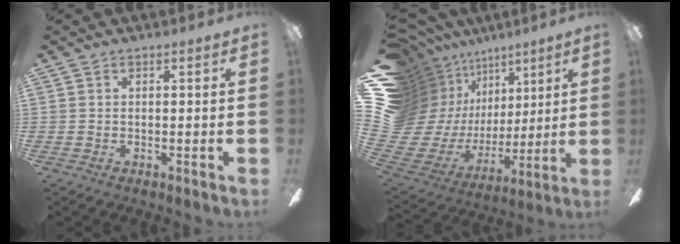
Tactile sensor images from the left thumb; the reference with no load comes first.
{"total": 19.8, "force": [7.3, 16.6, 7.8], "torque": [-0.170, -0.098, 0.196]}